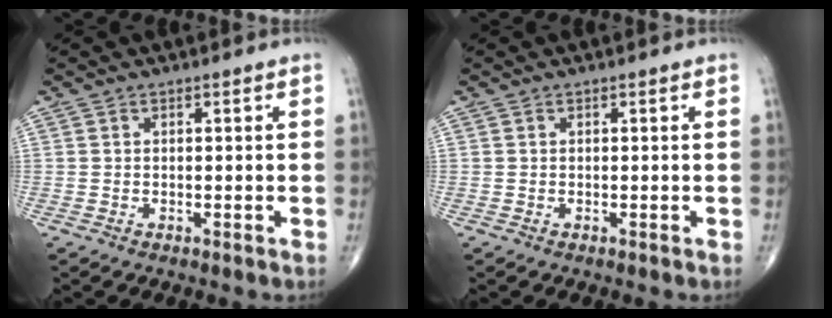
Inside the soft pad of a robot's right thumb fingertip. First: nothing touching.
{"total": 0.0}